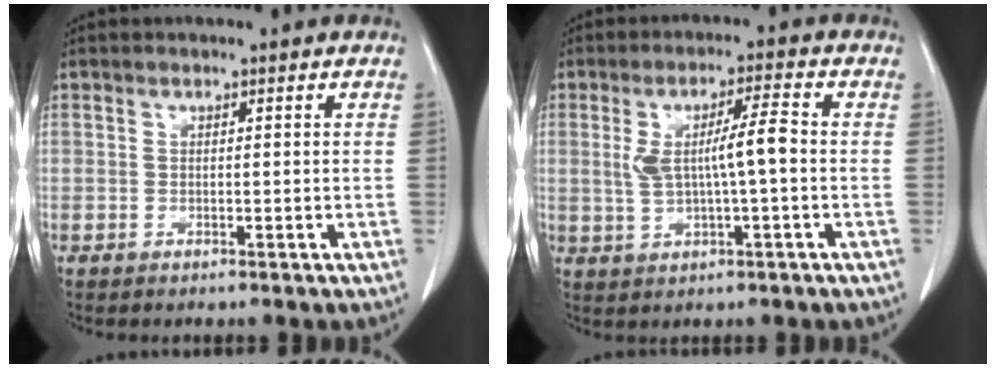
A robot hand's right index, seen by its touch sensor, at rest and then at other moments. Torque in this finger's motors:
{"motor_torque": [0.27, 0.03, 0.19, 0.06]}